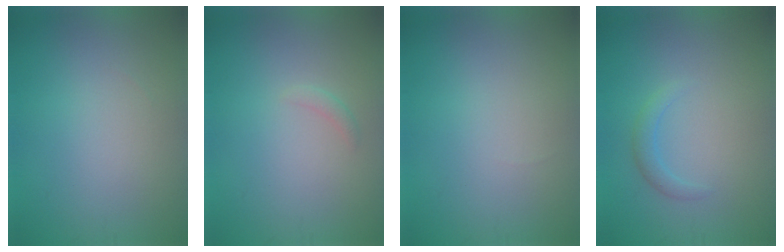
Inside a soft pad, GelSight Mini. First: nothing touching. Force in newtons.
{"total": 0.6, "press": 0.6, "slide": 0.0}
{"total": 0.0}
{"total": 1.3, "press": 1.3, "slide": 0.1}